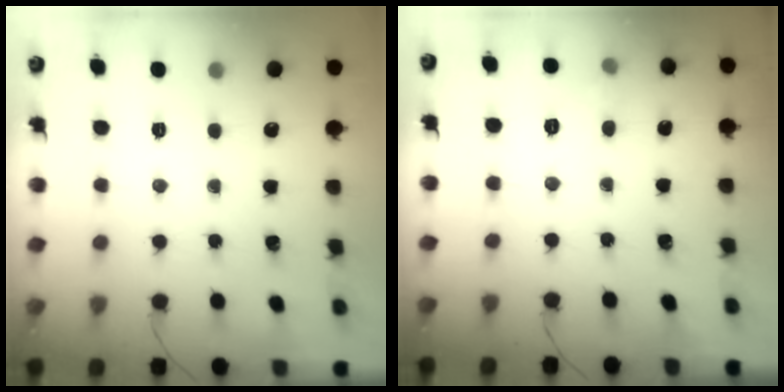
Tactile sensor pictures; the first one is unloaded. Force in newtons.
{"total": 5.2, "press": 4.9, "slide": 1.6}